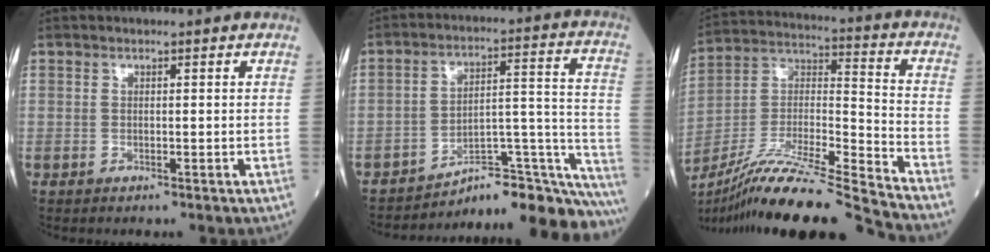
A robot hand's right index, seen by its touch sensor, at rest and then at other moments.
{"total": 19.2, "force": [-18.3, 1.4, 5.6], "torque": [-0.016, 0.060, -0.254]}
{"total": 22.8, "force": [-19.5, -1.0, 11.6], "torque": [-0.226, -0.021, -0.352]}